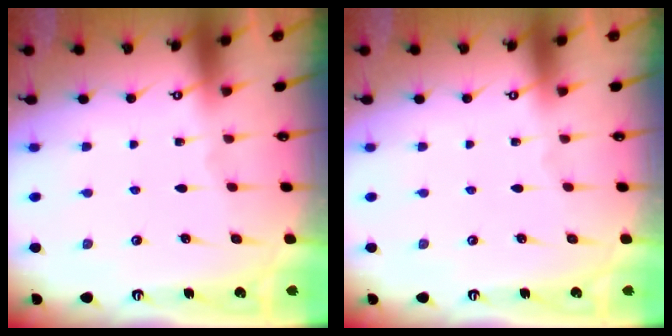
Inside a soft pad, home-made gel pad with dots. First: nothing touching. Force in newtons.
{"total": 0.0}